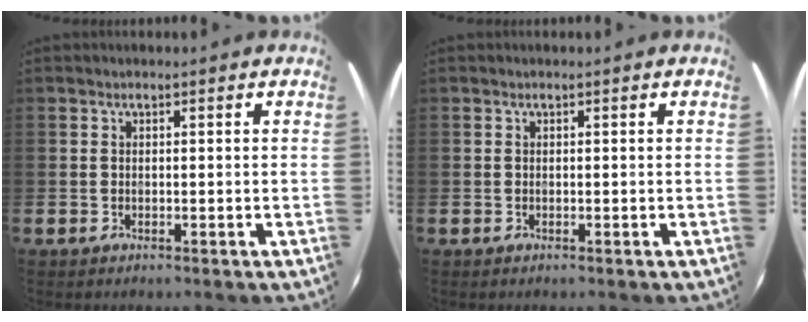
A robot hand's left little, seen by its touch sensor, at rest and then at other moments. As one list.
[{"total": 0.0}]